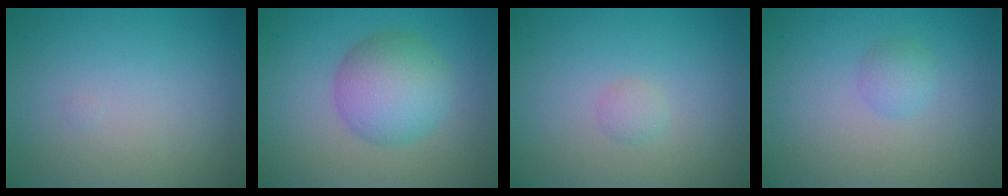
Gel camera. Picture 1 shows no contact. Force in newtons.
{"total": 5.5, "press": 5.5, "slide": 0.1}
{"total": 0.9, "press": 0.9, "slide": 0.0}
{"total": 1.3, "press": 1.3, "slide": 0.1}